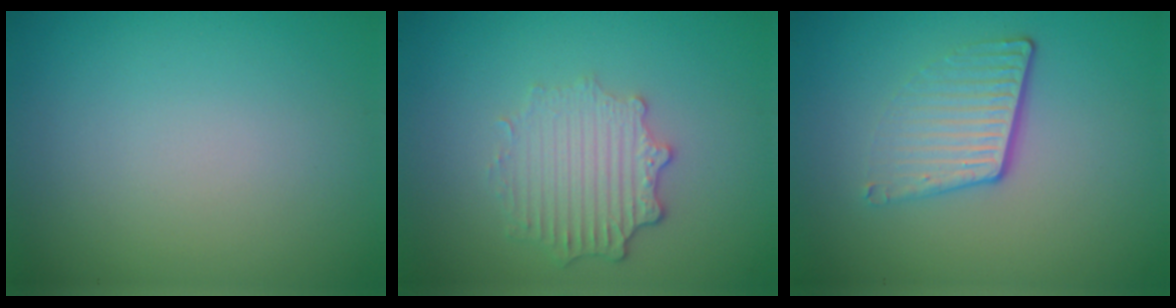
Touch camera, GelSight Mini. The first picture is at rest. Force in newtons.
{"total": 3.6, "press": 2.8, "slide": 2.2}
{"total": 3.8, "press": 2.5, "slide": 2.9}